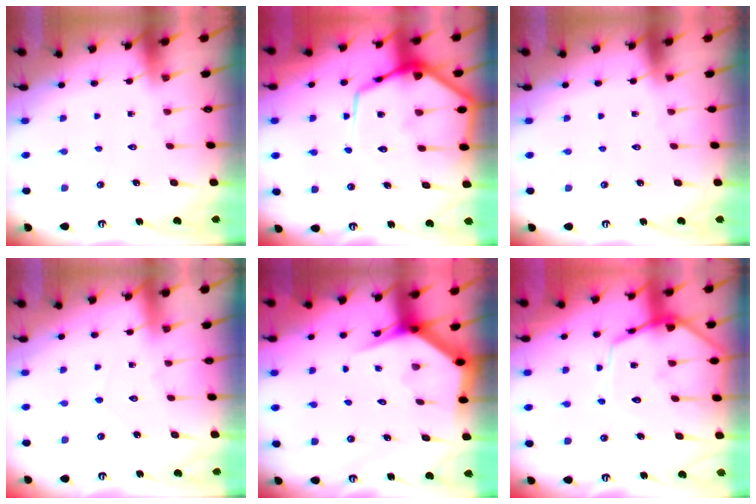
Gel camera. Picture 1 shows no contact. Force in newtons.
{"total": 15.2, "press": 15.1, "slide": 1.6}
{"total": 0.0}
{"total": 2.9, "press": 2.9, "slide": 0.4}
{"total": 4.0, "press": 4.0, "slide": 0.3}
{"total": 15.0, "press": 15.0, "slide": 1.3}